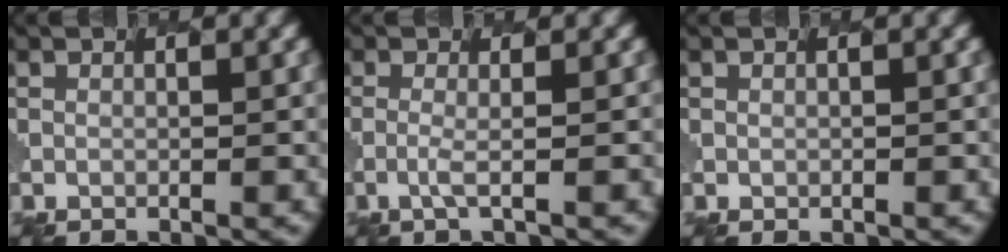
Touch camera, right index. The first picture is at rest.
{"total": 1.1, "force": [-0.4, 0.0, 1.1], "torque": [-0.029, 0.002, -0.016]}
{"total": 0.0}